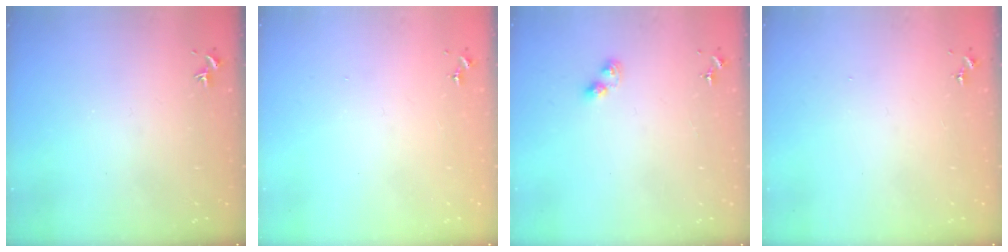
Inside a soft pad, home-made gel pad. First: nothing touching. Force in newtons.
{"total": 0.0}
{"total": 2.6, "press": 2.6, "slide": 0.4}
{"total": 0.0}